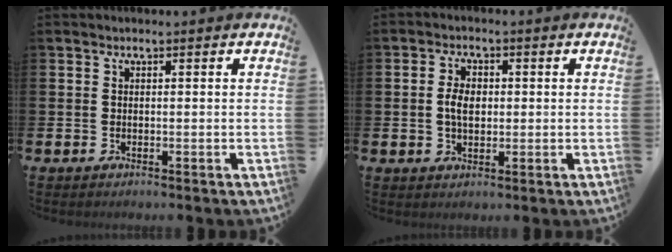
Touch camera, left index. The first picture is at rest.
{"total": 3.5, "force": [0.2, 2.2, 2.7], "torque": [-0.031, 0.001, -0.002]}